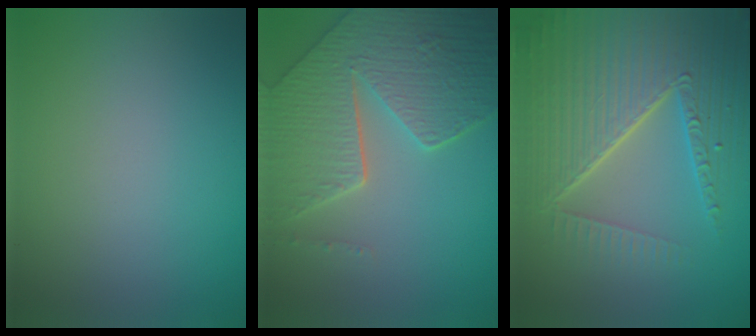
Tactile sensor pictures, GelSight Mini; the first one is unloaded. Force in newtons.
{"total": 8.4, "press": 6.1, "slide": 5.8}
{"total": 8.6, "press": 6.0, "slide": 6.2}